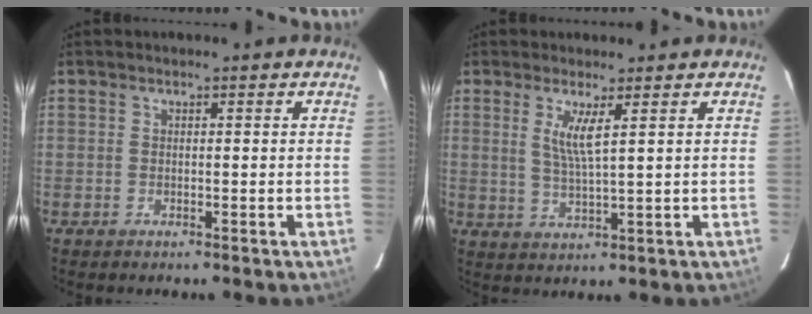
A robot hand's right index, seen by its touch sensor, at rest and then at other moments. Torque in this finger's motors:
{"motor_torque": [-0.01, -0.02, 0.12, 0.08]}